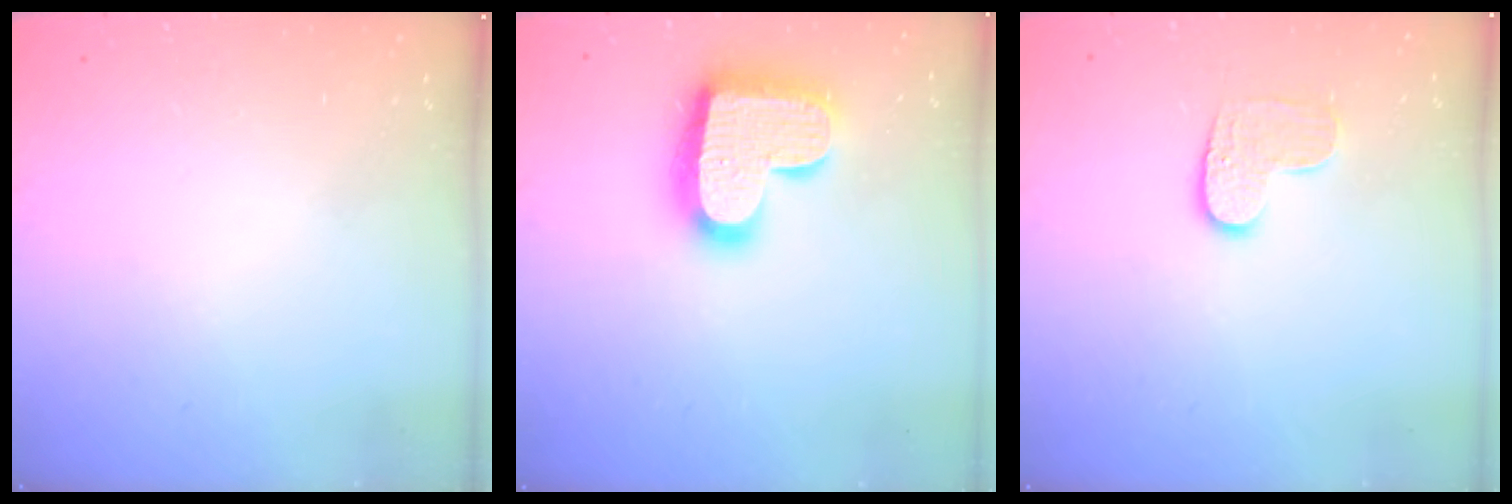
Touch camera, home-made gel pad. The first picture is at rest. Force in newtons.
{"total": 18.7, "press": 18.7, "slide": 1.2}
{"total": 7.0, "press": 7.0, "slide": 0.2}